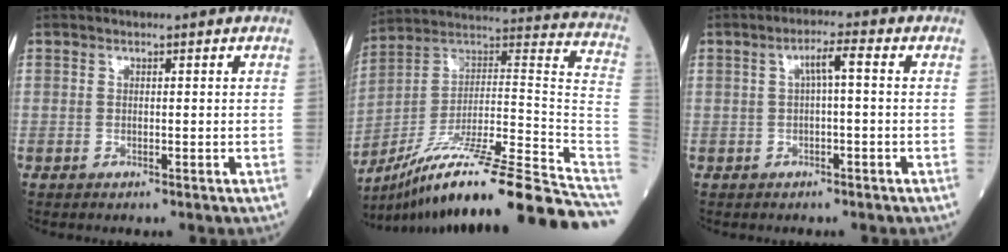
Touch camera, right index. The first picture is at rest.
{"total": 30.5, "force": [-23.4, 0.1, 19.6], "torque": [-0.195, 0.017, -0.360]}
{"total": 3.1, "force": [0.3, 0.2, 3.1], "torque": [-0.053, 0.012, 0.006]}